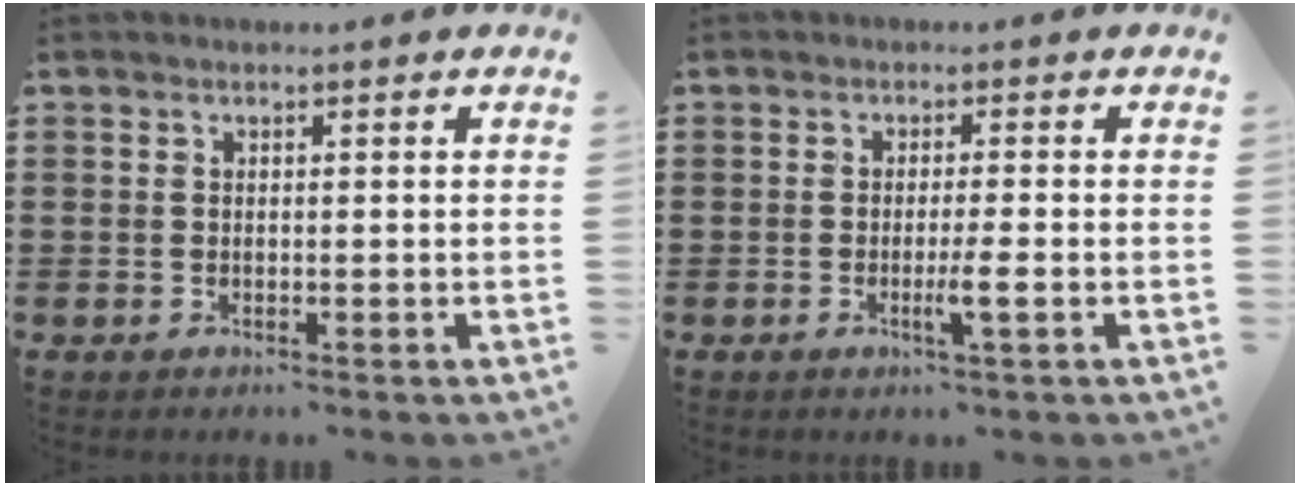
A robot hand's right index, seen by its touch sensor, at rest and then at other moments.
{"total": 3.3, "force": [-1.2, -0.2, 3.0], "torque": [-0.056, -0.012, -0.026]}